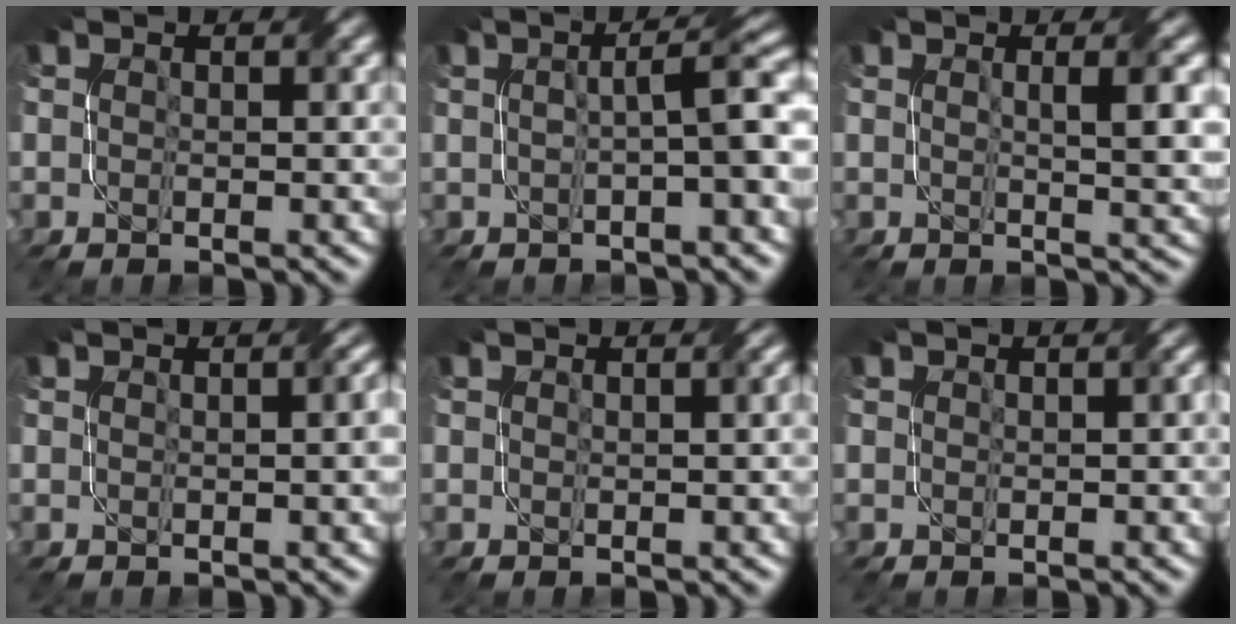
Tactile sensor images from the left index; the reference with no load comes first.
{"total": 4.5, "force": [0.1, 0.7, 4.4], "torque": [-0.065, 0.016, -0.003]}
{"total": 4.0, "force": [0.8, 1.0, 3.8], "torque": [-0.047, 0.004, 0.009]}
{"total": 2.5, "force": [0.3, 0.8, 2.4], "torque": [-0.019, 0.008, 0.002]}
{"total": 0.9, "force": [0.3, 0.2, 0.9], "torque": [-0.012, 0.004, 0.004]}
{"total": 0.8, "force": [0.1, 0.4, 0.7], "torque": [-0.013, 0.003, 0.002]}